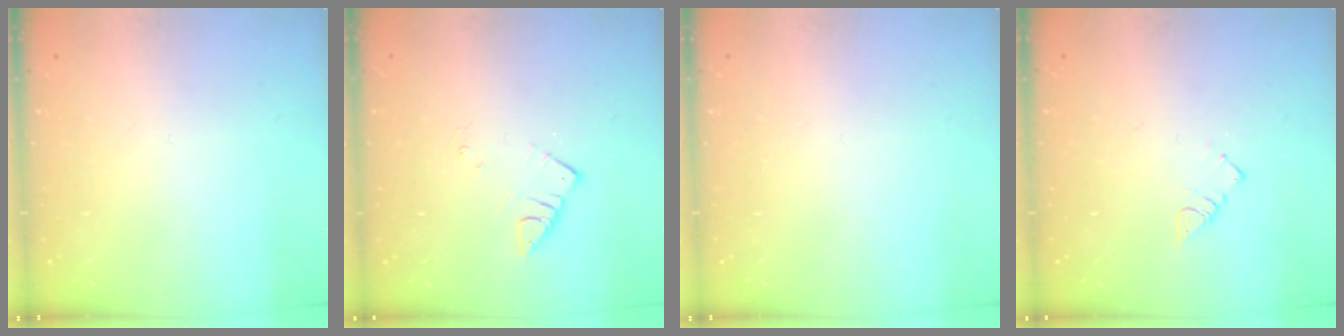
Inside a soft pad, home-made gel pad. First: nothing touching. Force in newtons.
{"total": 2.7, "press": 2.7, "slide": 0.2}
{"total": 1.8, "press": 1.8, "slide": 0.1}
{"total": 2.8, "press": 2.8, "slide": 0.3}